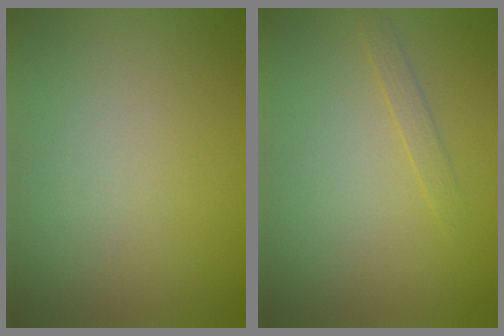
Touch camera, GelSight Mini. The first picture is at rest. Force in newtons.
{"total": 0.9, "press": 0.9, "slide": 0.1}